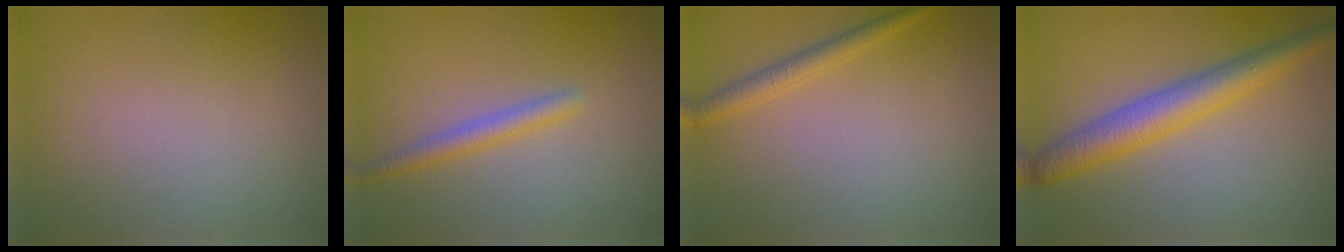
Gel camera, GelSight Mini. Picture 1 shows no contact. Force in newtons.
{"total": 2.0, "press": 2.0, "slide": 0.1}
{"total": 1.9, "press": 1.9, "slide": 0.1}
{"total": 4.9, "press": 4.9, "slide": 0.1}